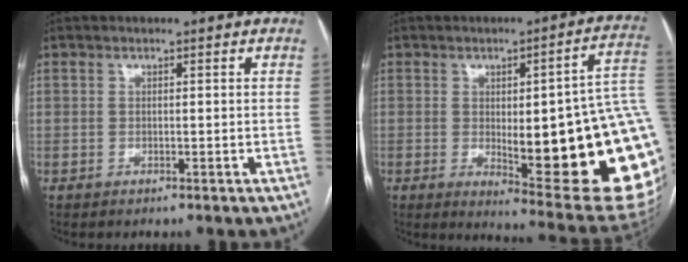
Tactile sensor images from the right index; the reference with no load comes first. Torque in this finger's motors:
{"motor_torque": [2.14, 0.00, 1.05, 0.21]}